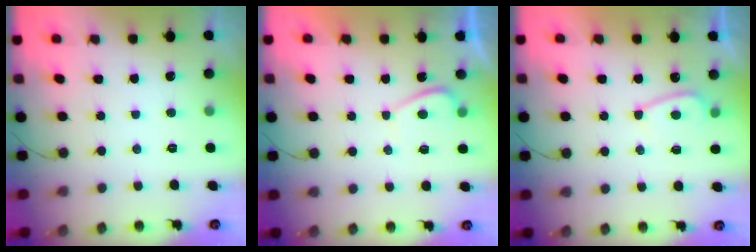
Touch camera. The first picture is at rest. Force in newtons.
{"total": 1.9, "press": 1.8, "slide": 0.7}
{"total": 4.2, "press": 4.1, "slide": 1.0}